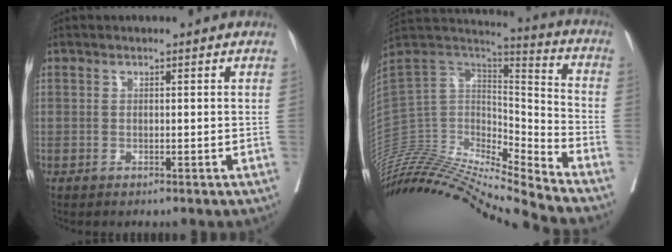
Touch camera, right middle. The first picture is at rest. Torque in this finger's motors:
{"motor_torque": [-0.19, -0.69, 0.35, 0.21]}